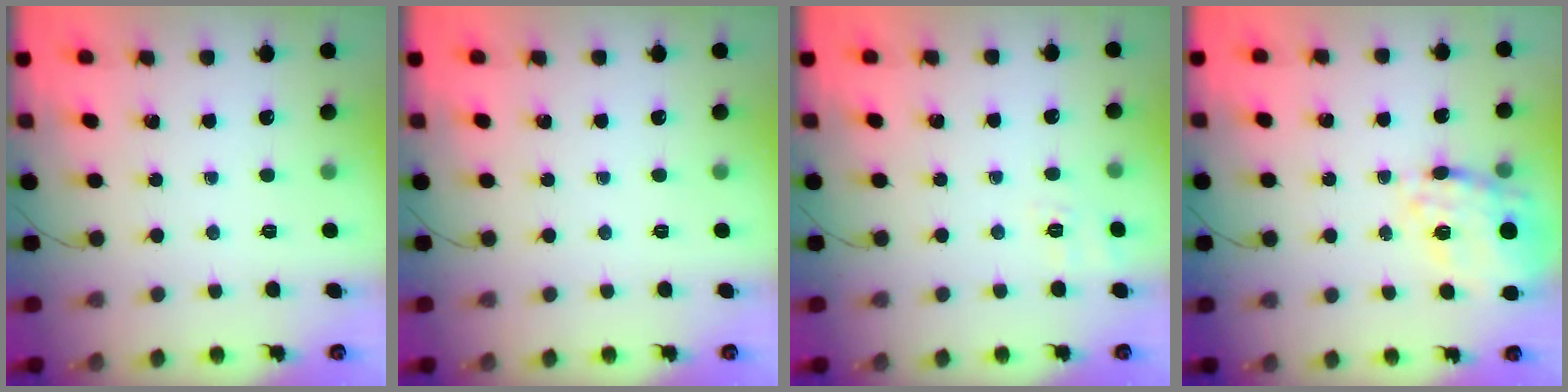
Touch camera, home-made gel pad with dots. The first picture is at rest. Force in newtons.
{"total": 0.0}
{"total": 2.4, "press": 1.1, "slide": 2.1}
{"total": 17.3, "press": 16.9, "slide": 3.4}